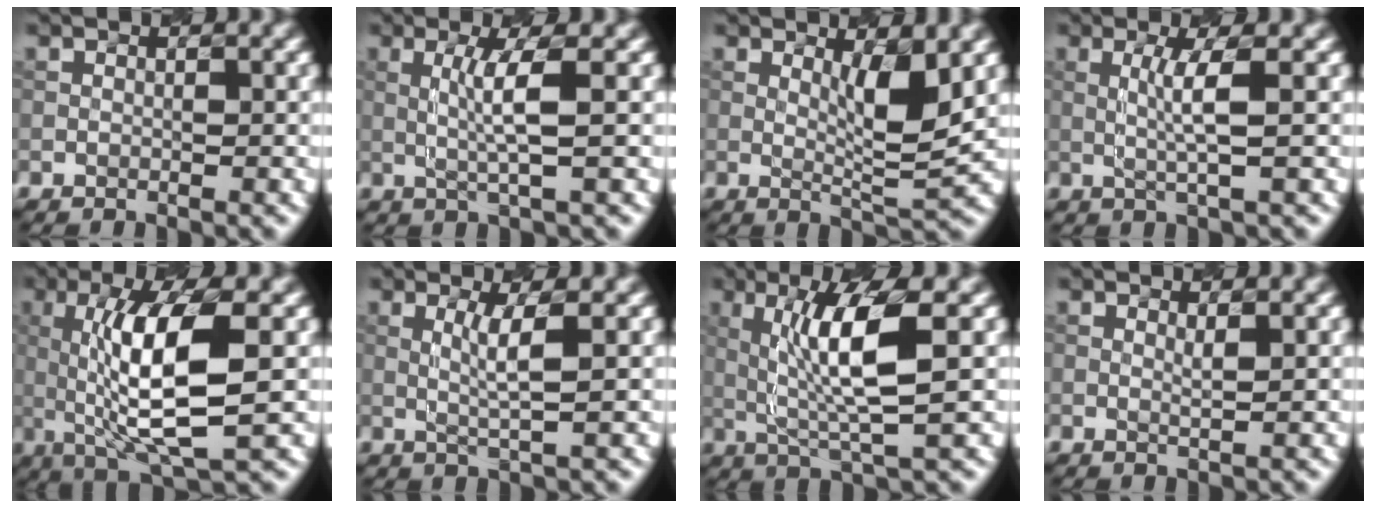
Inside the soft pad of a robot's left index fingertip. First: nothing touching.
{"total": 2.9, "force": [0.2, -0.1, 2.9], "torque": [-0.064, 0.001, 0.016]}
{"total": 3.8, "force": [1.1, 0.5, 3.6], "torque": [-0.062, -0.010, 0.031]}
{"total": 2.5, "force": [0.2, -0.1, 2.5], "torque": [-0.055, 0.001, 0.014]}
{"total": 8.5, "force": [0.1, 1.9, 8.3], "torque": [-0.144, 0.002, 0.017]}
{"total": 2.4, "force": [0.4, 0.0, 2.4], "torque": [-0.052, -0.001, 0.020]}
{"total": 6.5, "force": [1.0, 1.0, 6.3], "torque": [-0.121, 0.001, 0.032]}
{"total": 0.6, "force": [0.3, 0.0, 0.5], "torque": [-0.007, 0.000, 0.010]}